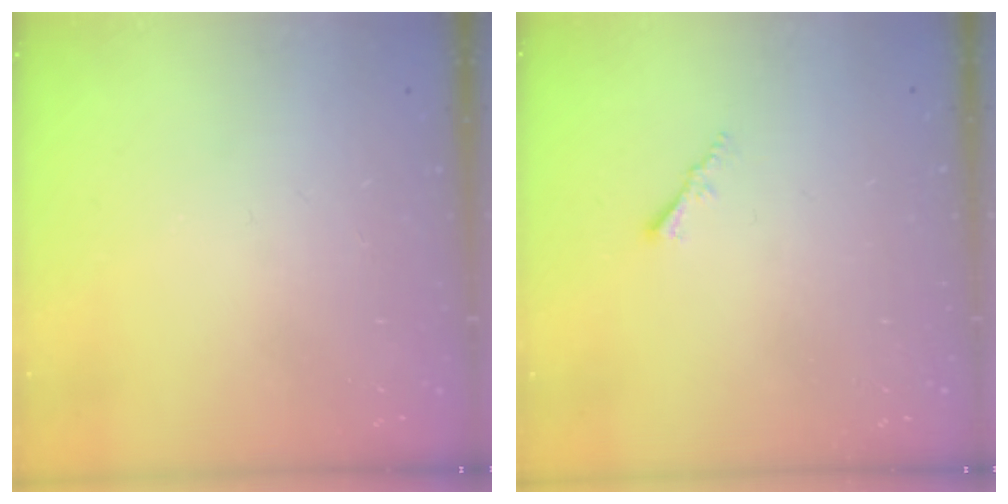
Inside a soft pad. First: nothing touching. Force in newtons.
{"total": 1.5, "press": 1.5, "slide": 0.4}